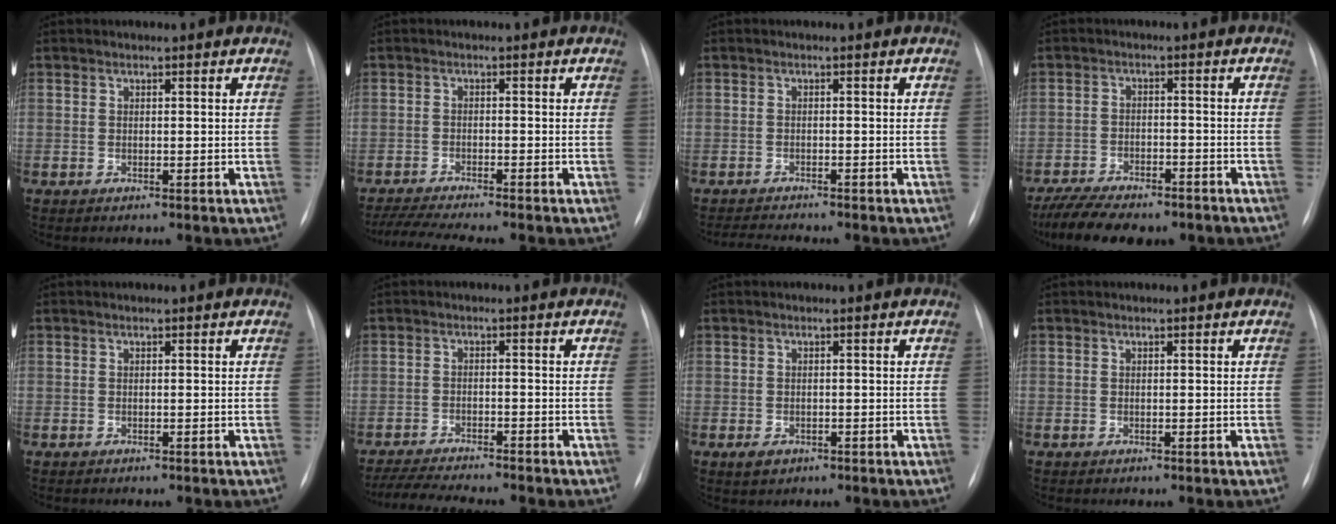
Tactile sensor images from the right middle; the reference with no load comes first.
{"total": 7.4, "force": [-6.6, -0.6, 3.4], "torque": [-0.056, -0.017, -0.108]}
{"total": 3.4, "force": [-3.3, -0.4, 0.9], "torque": [-0.018, -0.015, -0.052]}
{"total": 13.5, "force": [-10.7, 4.9, 6.7], "torque": [-0.127, -0.005, -0.157]}
{"total": 0.0}
{"total": 8.4, "force": [-7.7, 0.0, 3.5], "torque": [-0.058, -0.016, -0.123]}
{"total": 1.9, "force": [-1.0, 1.3, 1.0], "torque": [-0.017, 0.000, -0.008]}
{"total": 0.0}